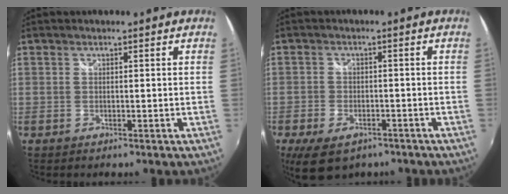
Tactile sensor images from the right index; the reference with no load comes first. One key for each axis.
{"total": 9.4, "fx": -6.1, "fy": 5.1, "fz": 5.1, "tx": -0.119, "ty": -0.021, "tz": -0.094}